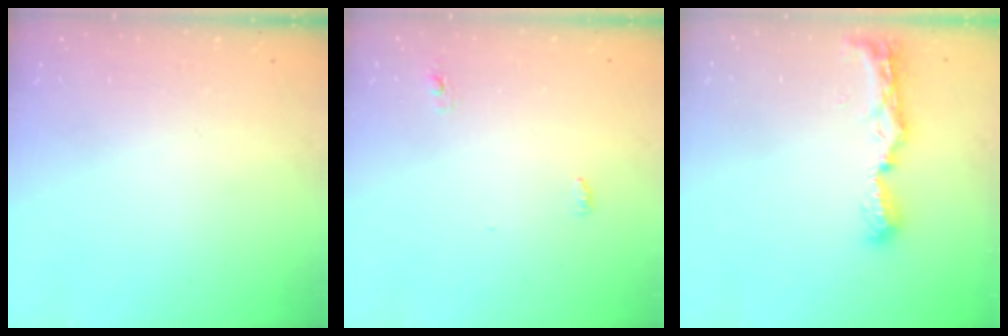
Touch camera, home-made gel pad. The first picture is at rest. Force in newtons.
{"total": 3.6, "press": 3.5, "slide": 0.9}
{"total": 8.7, "press": 8.7, "slide": 0.3}